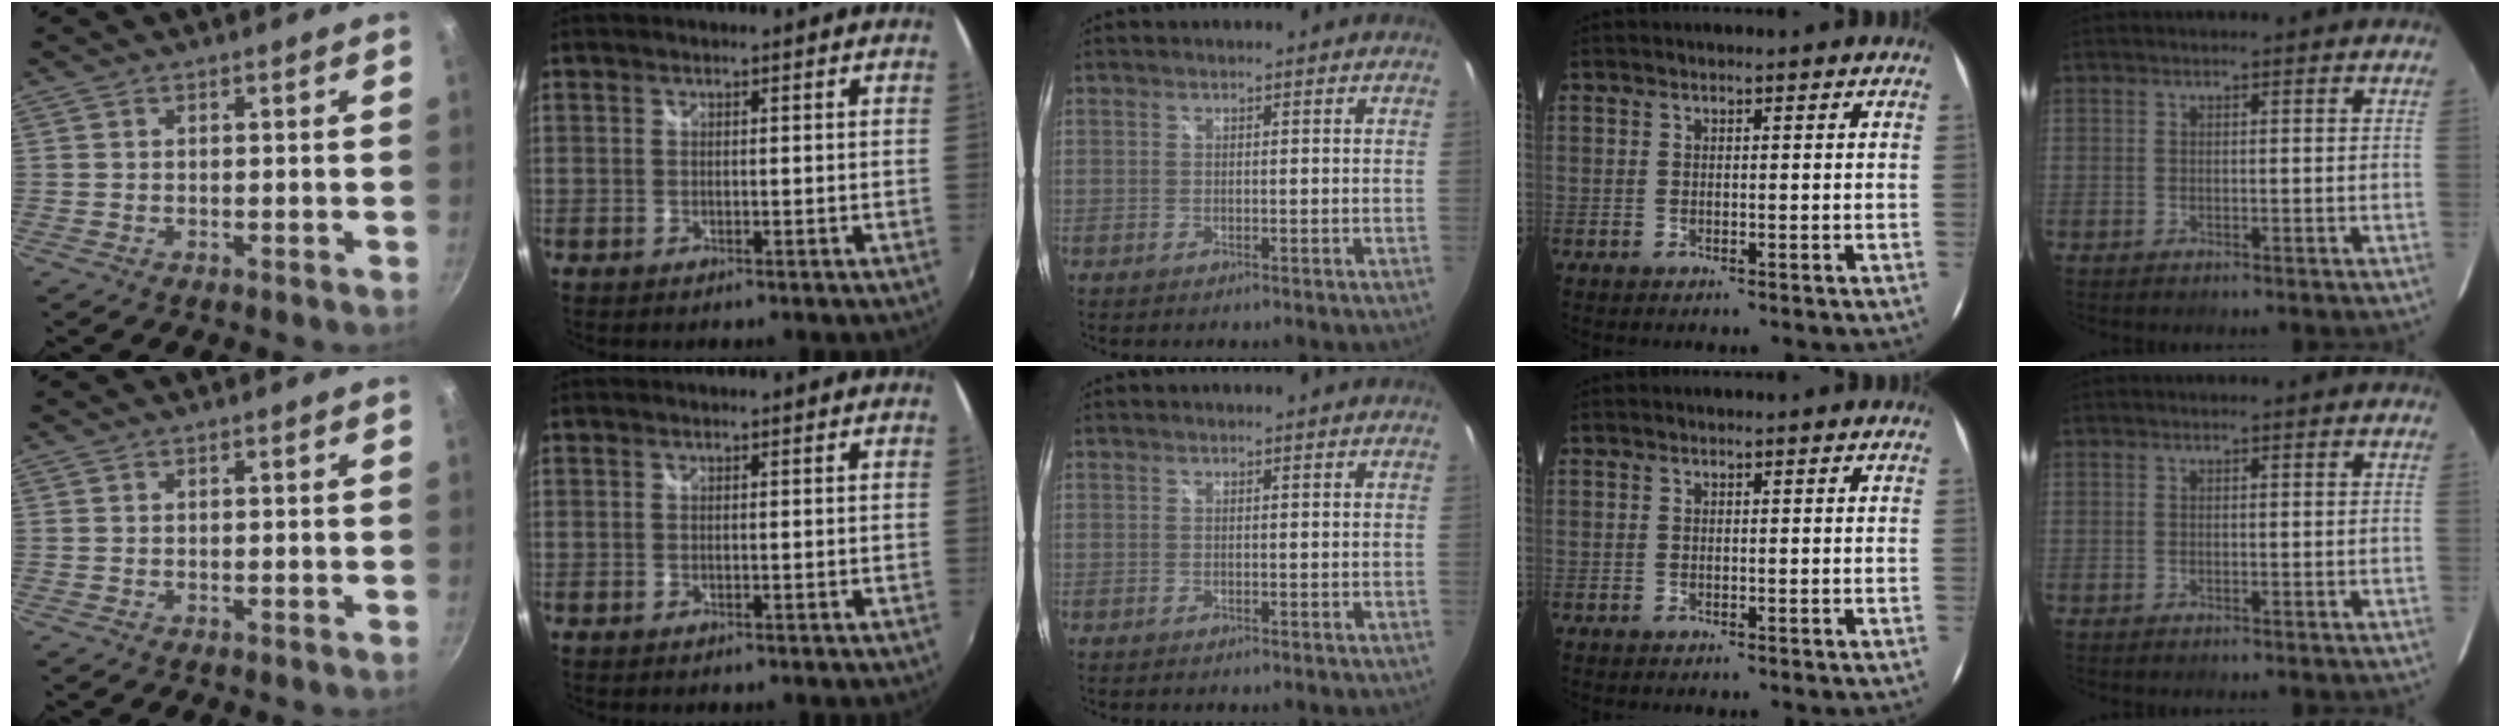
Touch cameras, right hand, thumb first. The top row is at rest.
{}